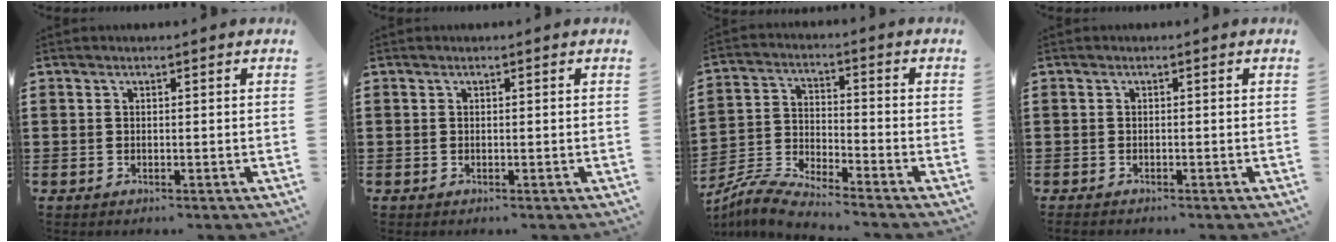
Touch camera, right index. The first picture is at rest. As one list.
[{"total": 0.0}, {"total": 5.9, "force": [-5.8, -0.1, 1.1], "torque": [-0.038, -0.006, -0.117]}, {"total": 0.6, "force": [-0.6, 0.1, 0.1], "torque": [-0.004, -0.003, -0.012]}]